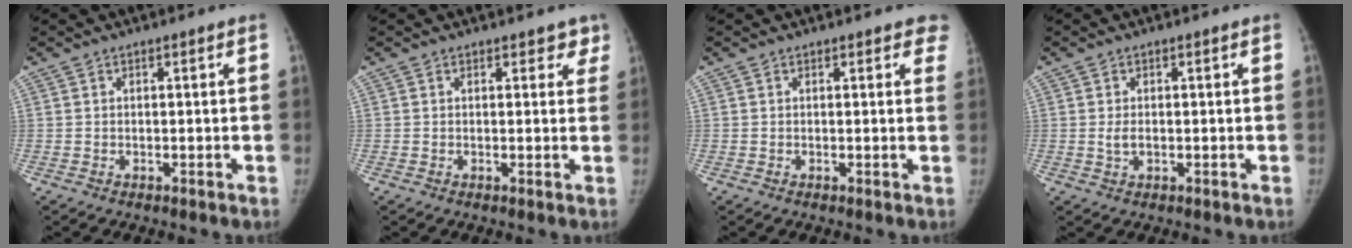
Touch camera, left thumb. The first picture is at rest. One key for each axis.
{"total": 2.8, "fx": 2.0, "fy": 1.7, "fz": 0.9, "tx": 0.027, "ty": -0.006, "tz": 0.014}
{"total": 3.0, "fx": 2.4, "fy": 1.5, "fz": 1.0, "tx": 0.021, "ty": -0.007, "tz": 0.008}
{"total": 2.0, "fx": -0.2, "fy": 1.2, "fz": 1.6, "tx": -0.030, "ty": 0.002, "tz": -0.003}